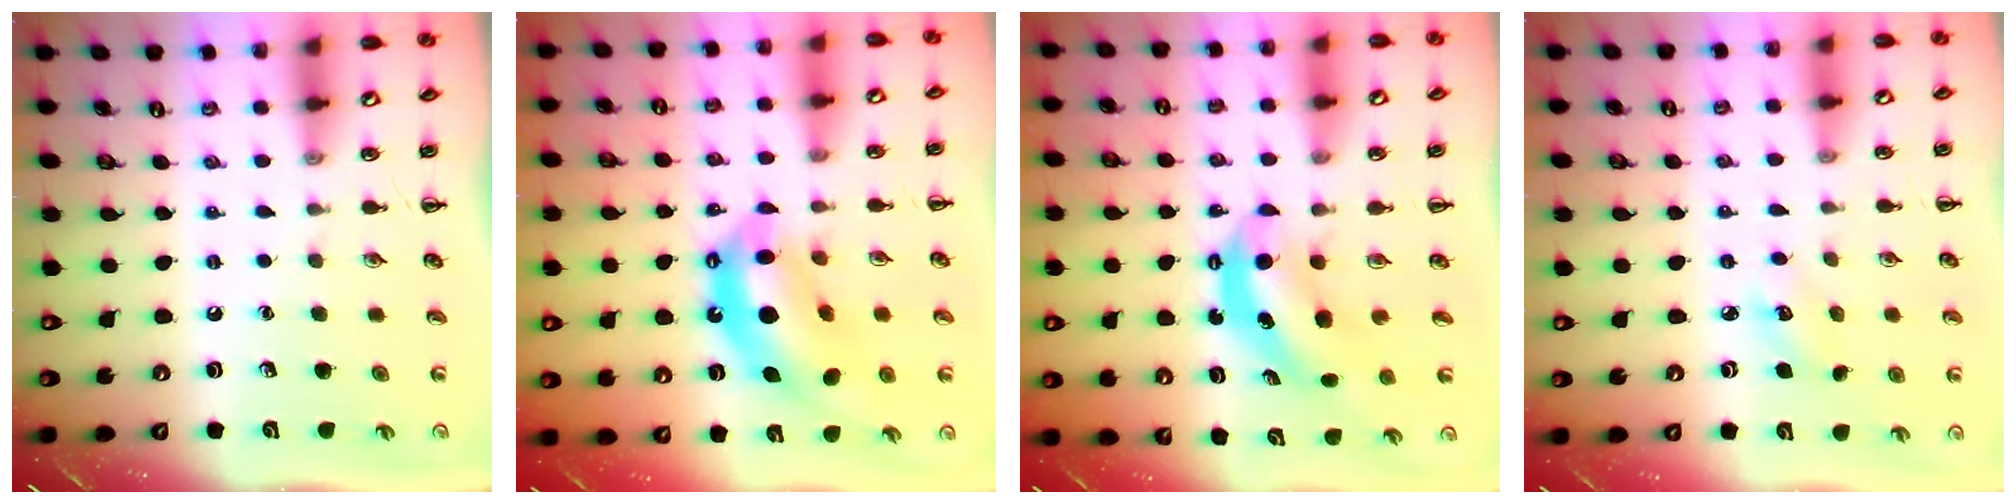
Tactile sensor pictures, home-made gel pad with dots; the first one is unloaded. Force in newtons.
{"total": 13.1, "press": 12.6, "slide": 3.6}
{"total": 5.9, "press": 5.8, "slide": 0.4}
{"total": 3.9, "press": 3.7, "slide": 1.0}